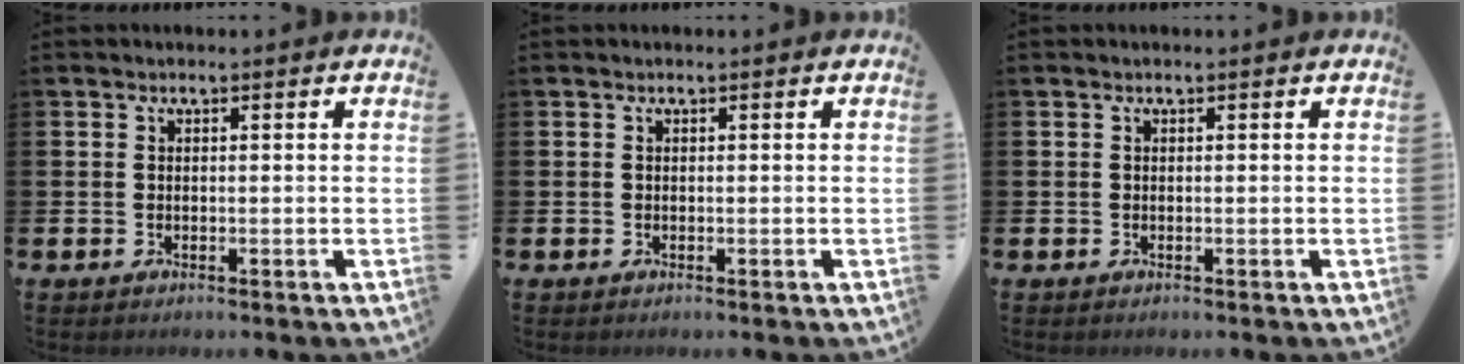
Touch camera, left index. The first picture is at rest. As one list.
[{"total": 0.0}, {"total": 0.0}]